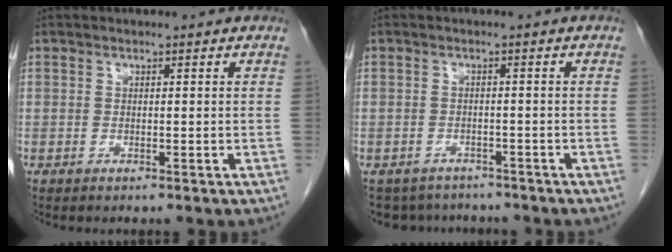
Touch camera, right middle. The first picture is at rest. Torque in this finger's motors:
{"motor_torque": [0.05, -0.04, -0.04, -0.01]}